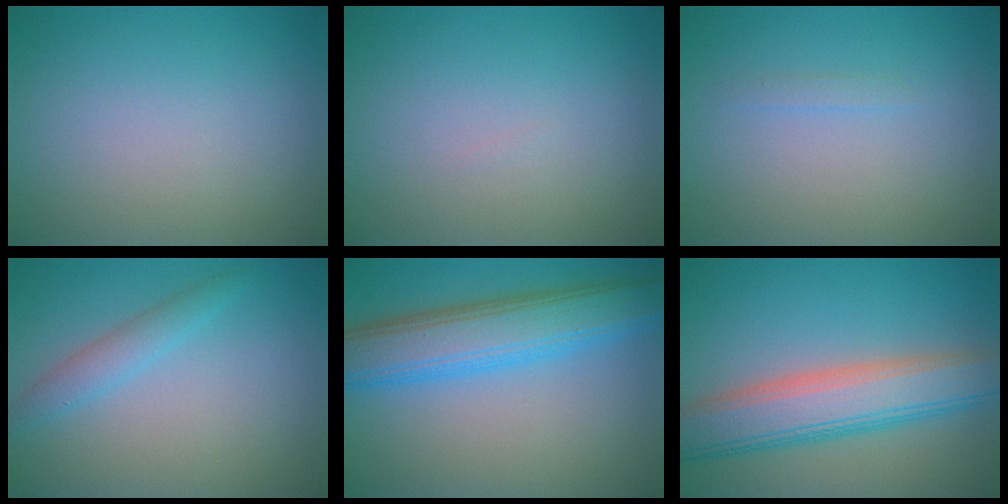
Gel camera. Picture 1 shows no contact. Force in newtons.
{"total": 0.0}
{"total": 0.6, "press": 0.6, "slide": 0.0}
{"total": 2.0, "press": 2.0, "slide": 0.1}
{"total": 7.4, "press": 7.4, "slide": 0.2}
{"total": 7.4, "press": 7.4, "slide": 0.1}